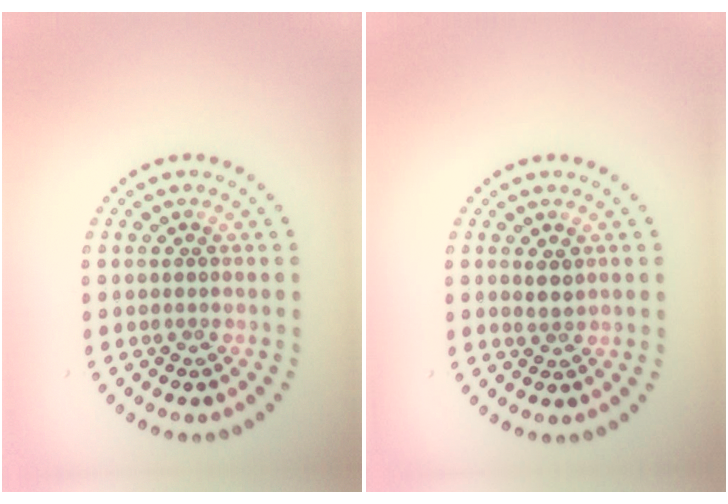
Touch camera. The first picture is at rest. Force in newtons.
{"total": 1.2, "press": 1.0, "slide": 0.7}